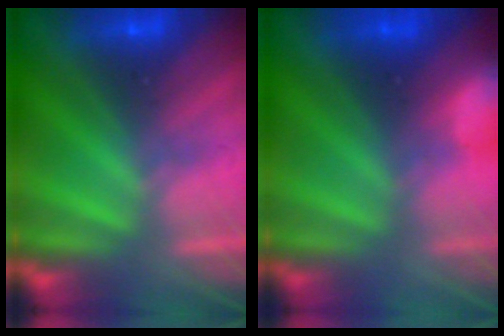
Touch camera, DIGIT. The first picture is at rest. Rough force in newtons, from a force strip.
{"total": 7.0}